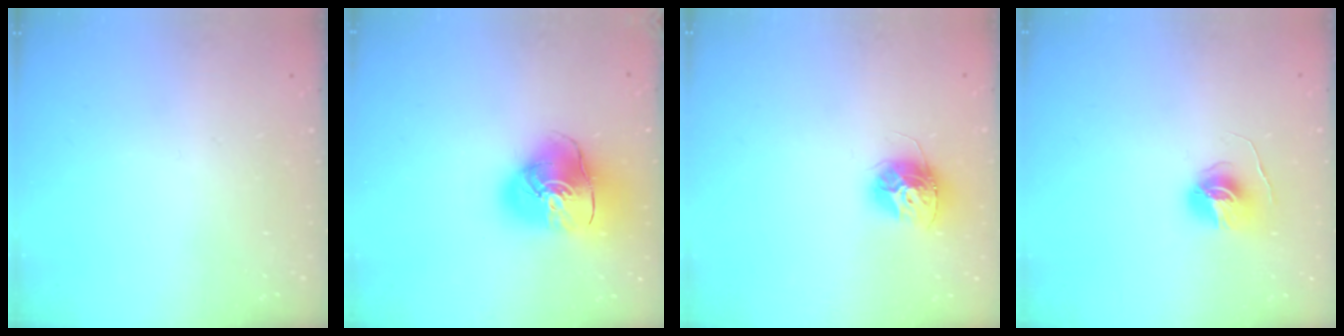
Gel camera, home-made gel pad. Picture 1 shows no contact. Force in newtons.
{"total": 14.7, "press": 14.5, "slide": 2.2}
{"total": 11.1, "press": 11.1, "slide": 0.5}
{"total": 6.7, "press": 6.7, "slide": 0.4}